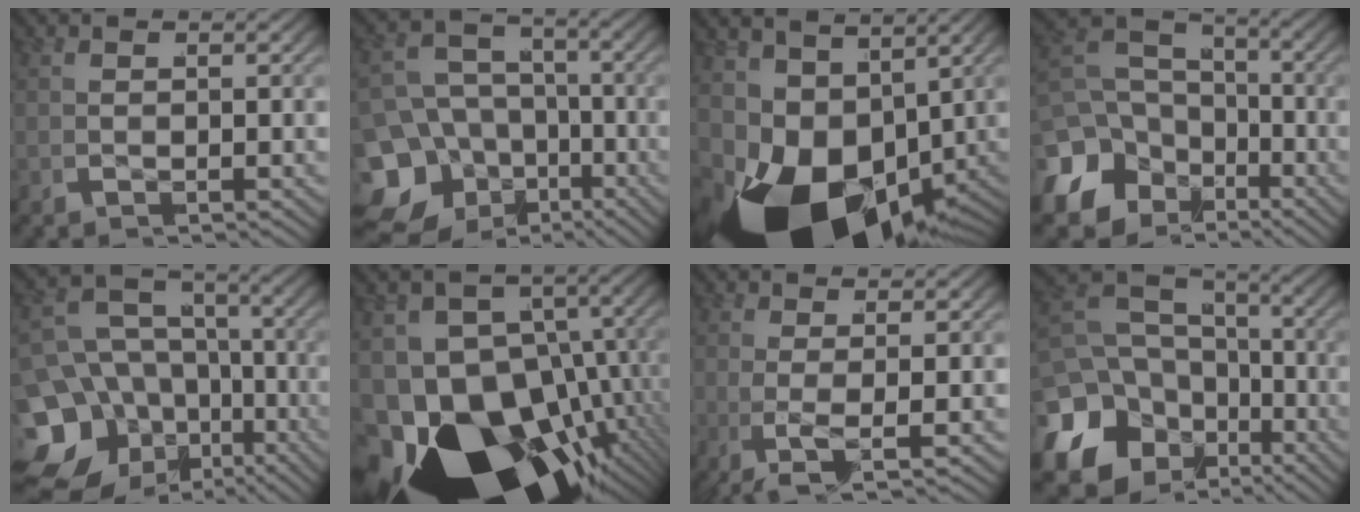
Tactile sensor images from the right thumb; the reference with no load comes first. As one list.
[{"total": 13.4, "force": [-4.1, 11.0, 6.5], "torque": [-0.139, -0.057, -0.062]}, {"total": 21.6, "force": [-5.5, 14.1, 15.4], "torque": [-0.320, -0.083, -0.055]}, {"total": 11.9, "force": [-3.3, 9.7, 6.1], "torque": [-0.140, -0.040, -0.045]}, {"total": 15.4, "force": [-4.7, 12.4, 8.0], "torque": [-0.169, -0.061, -0.067]}, {"total": 28.7, "force": [-8.1, 19.3, 19.6], "torque": [-0.364, -0.107, -0.098]}, {"total": 2.9, "force": [-0.3, 0.3, 2.9], "torque": [-0.071, -0.010, -0.003]}, {"total": 13.8, "force": [-3.9, 11.0, 7.5], "torque": [-0.172, -0.052, -0.047]}]